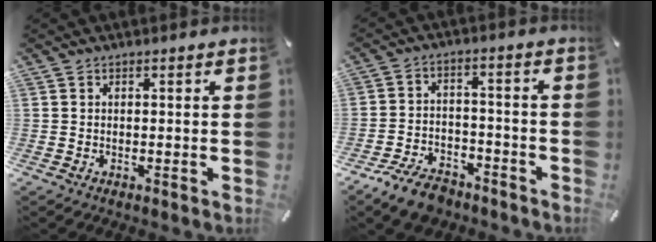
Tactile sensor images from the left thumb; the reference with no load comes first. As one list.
[{"total": 8.6, "force": [-6.8, 4.1, 3.4], "torque": [-0.056, 0.042, -0.126]}]